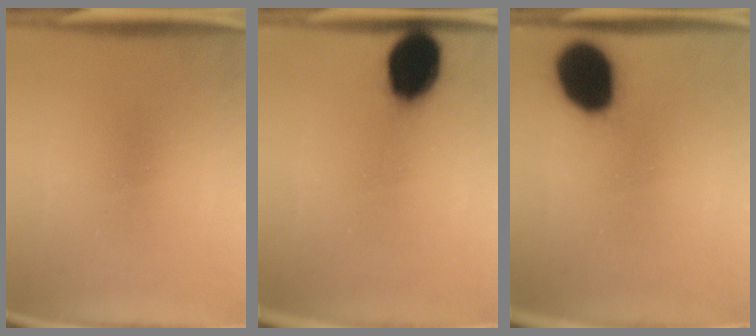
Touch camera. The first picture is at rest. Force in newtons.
{"total": 13.5}
{"total": 18.4}